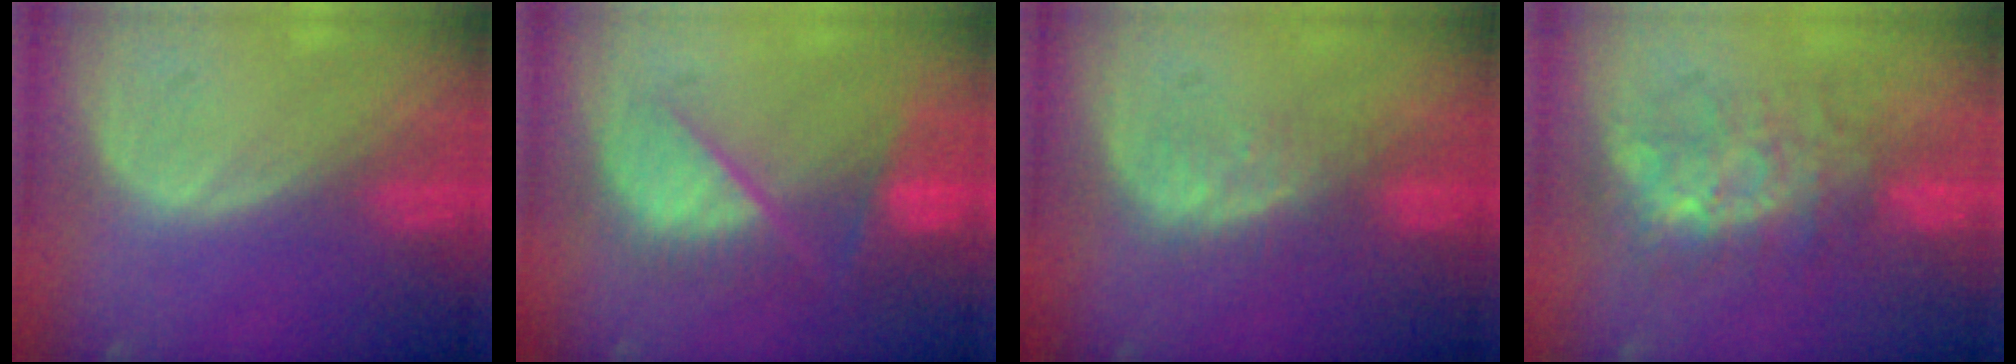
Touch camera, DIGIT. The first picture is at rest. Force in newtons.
{"total": 9.6, "press": 8.3, "slide": 4.8}
{"total": 4.1, "press": 3.7, "slide": 1.8}
{"total": 8.4, "press": 7.5, "slide": 3.7}